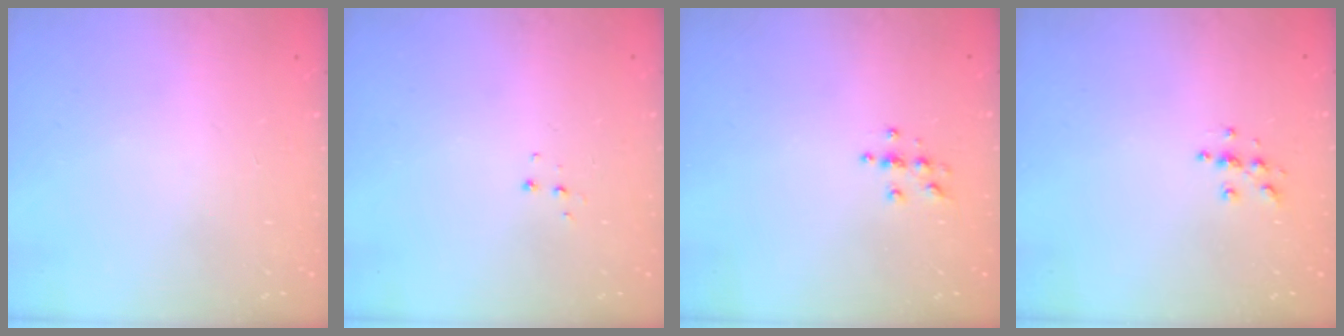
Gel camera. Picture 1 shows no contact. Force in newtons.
{"total": 3.7, "press": 3.7, "slide": 0.4}
{"total": 3.7, "press": 3.7, "slide": 0.4}
{"total": 5.0, "press": 5.0, "slide": 0.4}